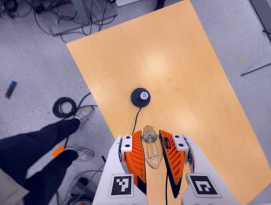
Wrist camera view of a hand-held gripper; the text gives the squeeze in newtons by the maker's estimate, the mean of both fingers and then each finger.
{"total": 21.0, "left": 22.0, "right": 20.0}